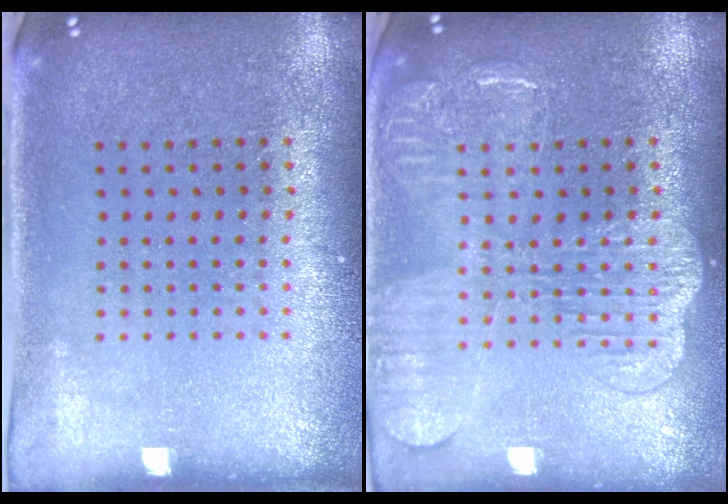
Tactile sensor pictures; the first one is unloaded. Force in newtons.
{"total": 3.9, "press": 3.9, "slide": 0.5}